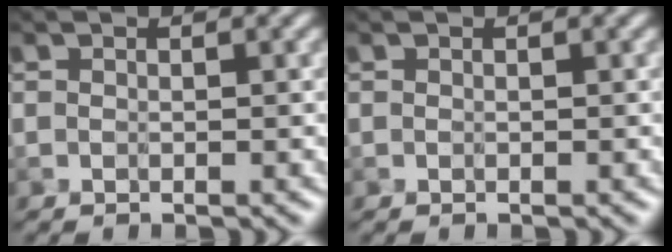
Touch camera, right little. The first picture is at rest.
{"total": 0.0}